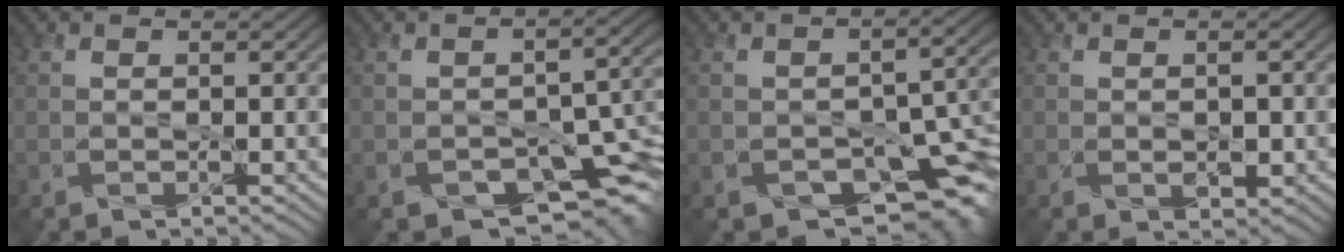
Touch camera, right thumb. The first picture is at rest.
{"total": 8.8, "force": [-4.5, 5.0, 5.7], "torque": [-0.077, -0.032, -0.058]}
{"total": 9.8, "force": [-5.0, 5.5, 6.4], "torque": [-0.087, -0.031, -0.064]}
{"total": 1.7, "force": [-0.2, 1.1, 1.3], "torque": [-0.024, -0.007, 0.002]}